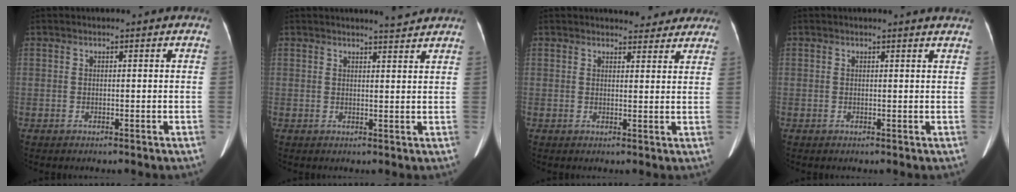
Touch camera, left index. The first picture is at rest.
{"total": 2.9, "force": [2.8, -0.3, 0.7], "torque": [-0.015, -0.006, 0.035]}
{"total": 6.8, "force": [6.3, 2.1, 1.4], "torque": [-0.001, -0.001, 0.060]}
{"total": 2.1, "force": [2.1, -0.1, 0.4], "torque": [-0.011, -0.005, 0.011]}